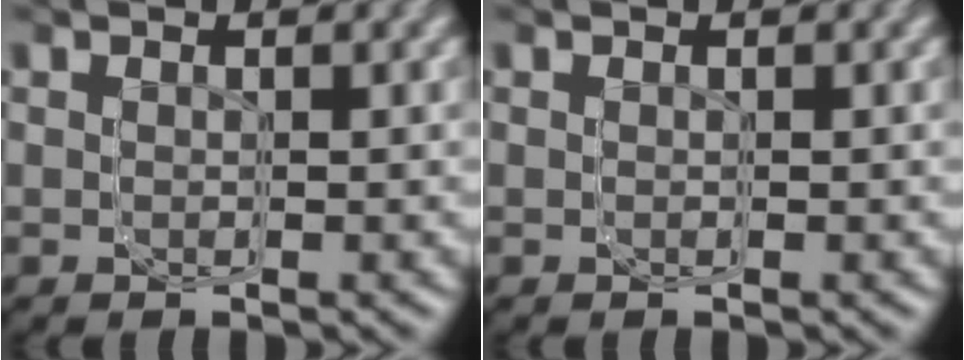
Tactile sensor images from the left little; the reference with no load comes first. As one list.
[{"total": 0.0}]